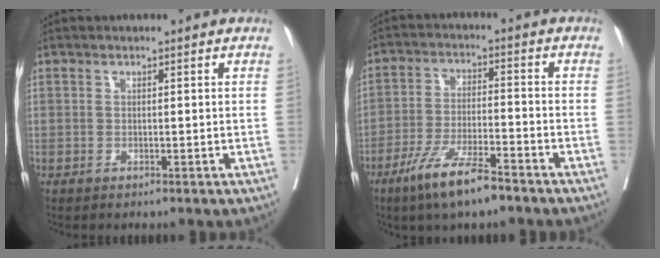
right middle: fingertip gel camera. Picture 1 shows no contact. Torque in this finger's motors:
{"motor_torque": [1.12, -1.02, 0.37, 0.12]}